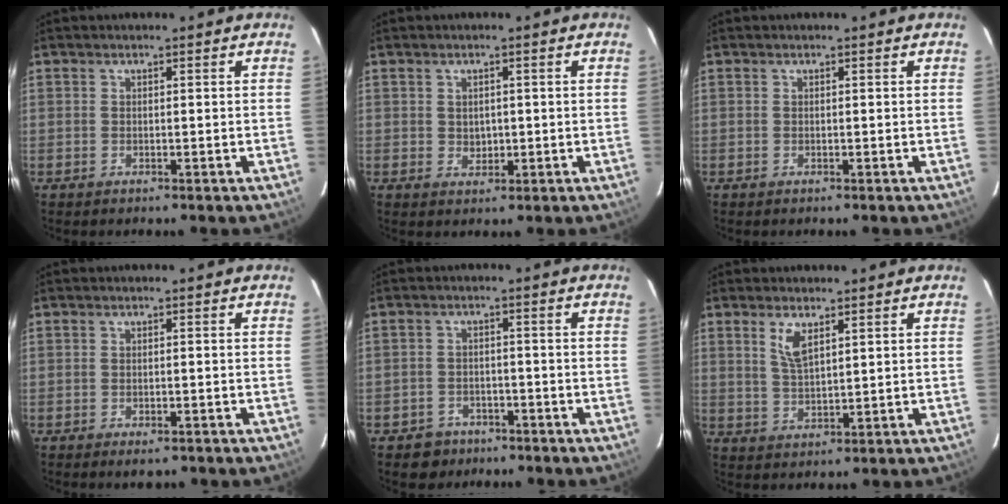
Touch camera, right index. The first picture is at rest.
{"total": 2.2, "force": [0.1, 2.0, 0.9], "torque": [-0.012, 0.001, 0.007]}
{"total": 0.0}
{"total": 2.4, "force": [-1.7, 1.0, 1.4], "torque": [-0.027, -0.005, -0.024]}
{"total": 5.1, "force": [-3.5, 3.7, 0.4], "torque": [-0.029, 0.018, -0.055]}
{"total": 4.6, "force": [2.4, 1.6, 3.6], "torque": [-0.068, -0.002, 0.050]}